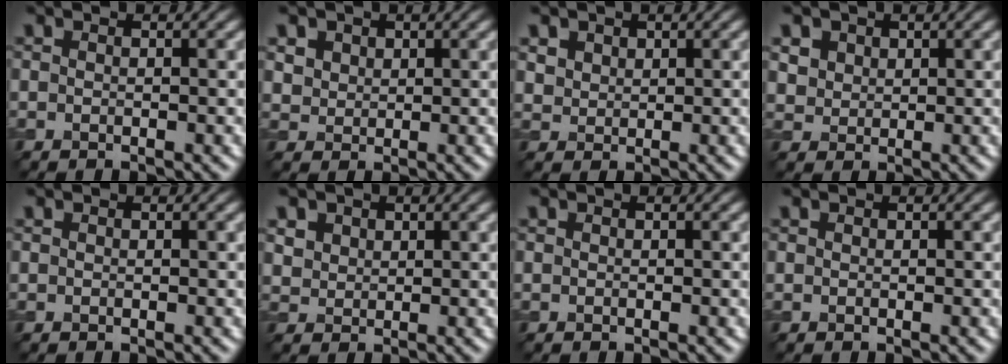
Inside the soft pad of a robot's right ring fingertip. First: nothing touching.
{"total": 3.0, "force": [1.7, 2.2, 1.2], "torque": [-0.040, 0.001, 0.038]}
{"total": 2.2, "force": [1.3, 1.6, 0.7], "torque": [-0.024, -0.002, 0.033]}
{"total": 3.3, "force": [1.8, 2.5, 1.3], "torque": [-0.048, 0.001, 0.042]}
{"total": 0.0}
{"total": 2.5, "force": [1.4, 1.8, 0.9], "torque": [-0.030, -0.001, 0.034]}
{"total": 0.0}
{"total": 0.0}